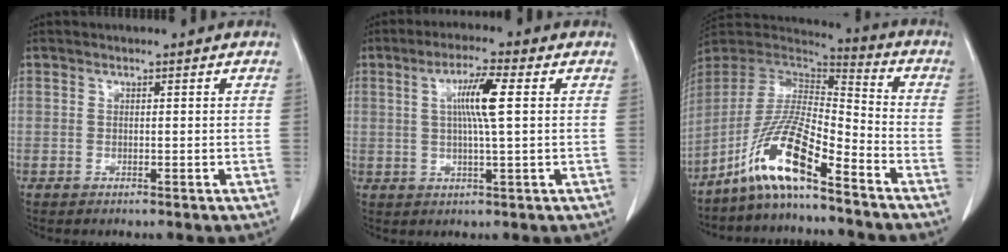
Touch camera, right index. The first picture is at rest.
{"total": 6.4, "force": [1.3, -0.2, 6.3], "torque": [-0.114, 0.003, 0.022]}
{"total": 13.1, "force": [-9.0, 1.1, 9.5], "torque": [-0.191, 0.000, -0.171]}